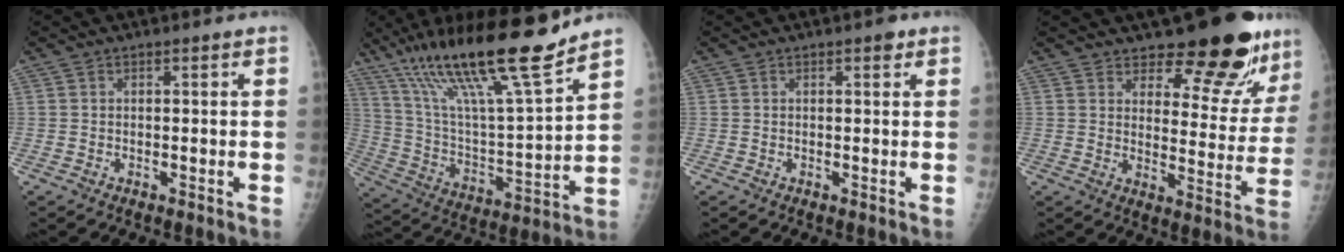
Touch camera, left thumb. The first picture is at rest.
{"total": 23.2, "force": [16.4, 2.9, 16.2], "torque": [-0.268, -0.066, 0.293]}
{"total": 1.3, "force": [0.7, 0.5, 0.9], "torque": [-0.007, -0.001, 0.007]}
{"total": 16.3, "force": [13.3, 5.4, 7.8], "torque": [-0.054, -0.112, 0.166]}